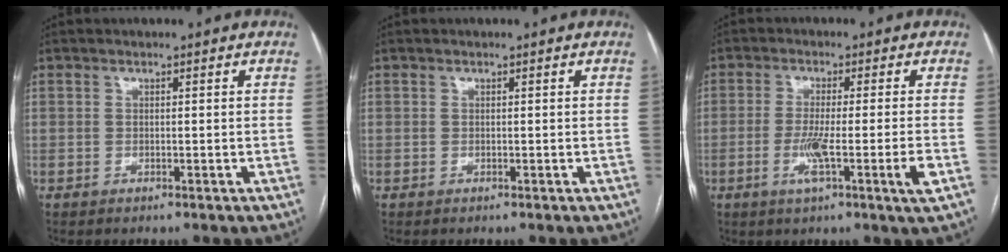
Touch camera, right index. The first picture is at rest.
{"total": 0.0}
{"total": 7.6, "force": [-2.4, -0.8, 7.1], "torque": [-0.128, -0.018, -0.044]}